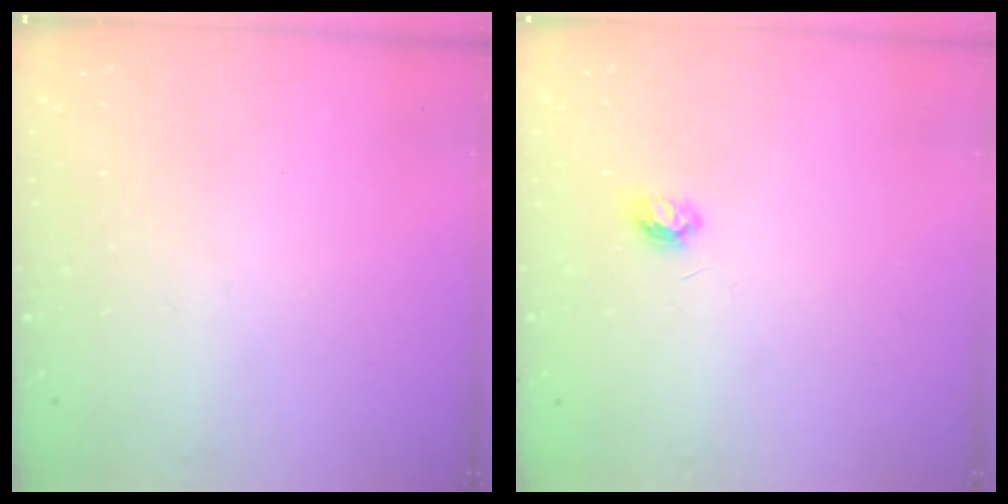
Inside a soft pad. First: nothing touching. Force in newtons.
{"total": 3.8, "press": 3.8, "slide": 0.5}